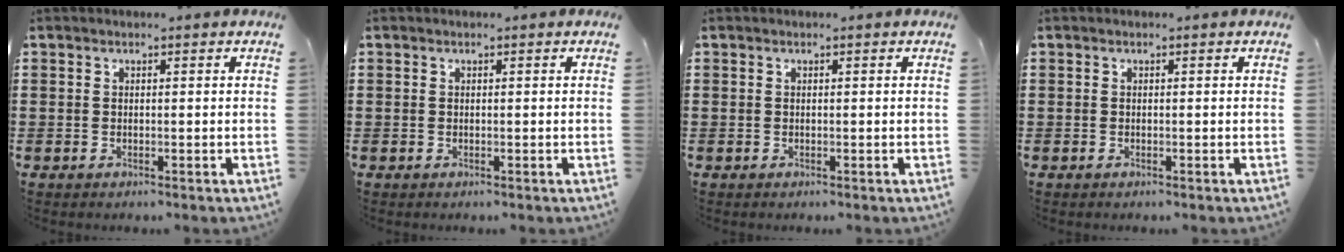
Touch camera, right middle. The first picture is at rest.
{"total": 0.0}
{"total": 0.0}
{"total": 0.0}